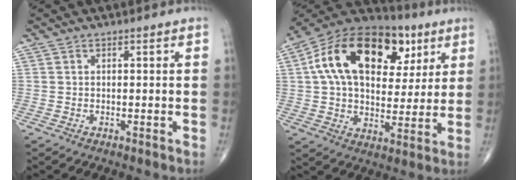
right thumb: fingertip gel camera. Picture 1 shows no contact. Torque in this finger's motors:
{"motor_torque": [1.69, 2.74, 0.55, -0.24, 0.42]}